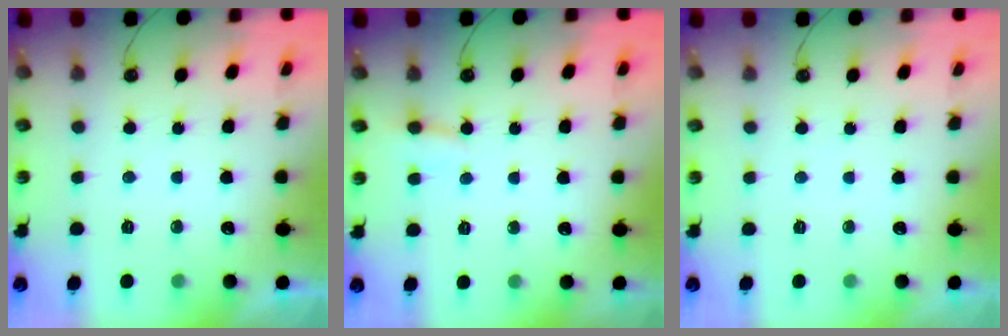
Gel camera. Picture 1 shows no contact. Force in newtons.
{"total": 2.8, "press": 2.8, "slide": 0.3}
{"total": 0.0}